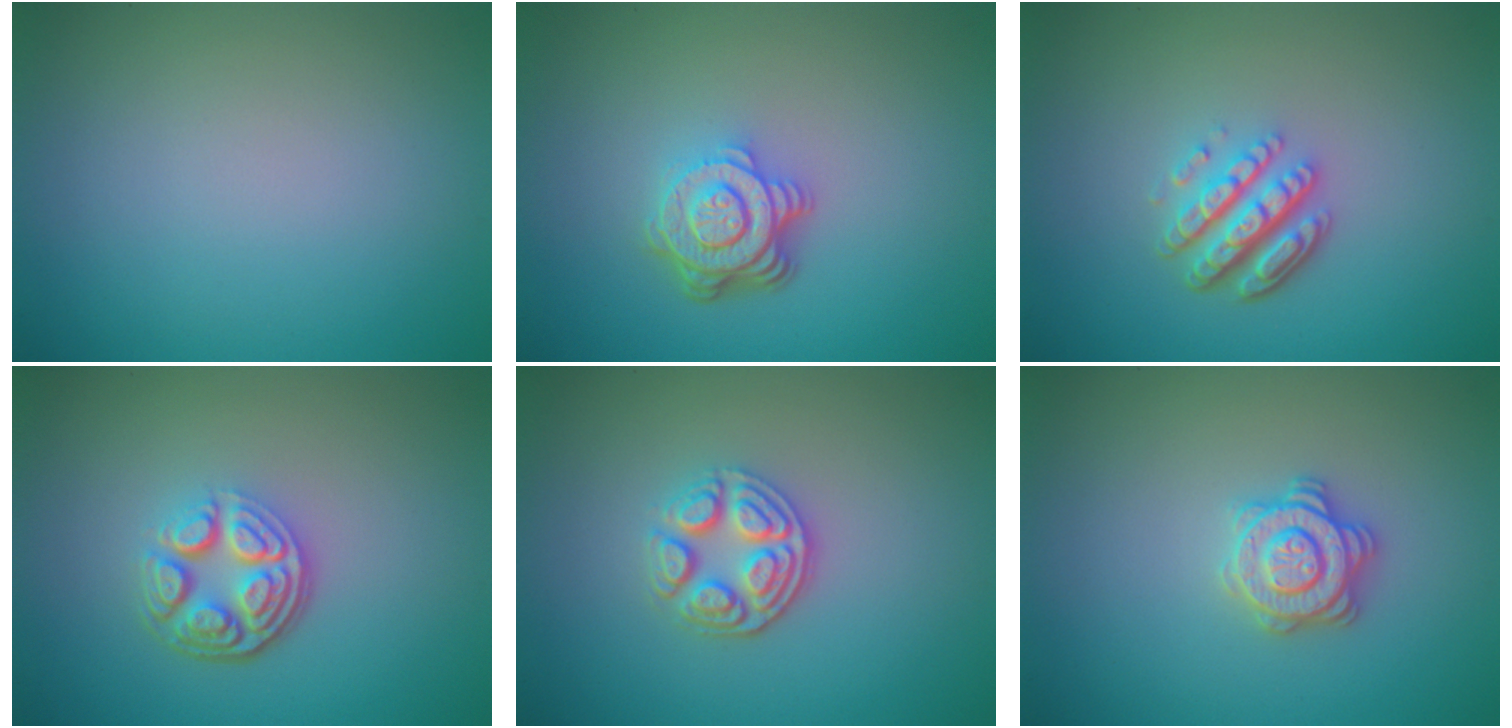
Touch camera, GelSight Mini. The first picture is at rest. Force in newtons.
{"total": 4.9, "press": 3.4, "slide": 3.5}
{"total": 4.6, "press": 3.4, "slide": 3.2}
{"total": 4.8, "press": 3.5, "slide": 3.3}
{"total": 3.5, "press": 3.0, "slide": 1.8}
{"total": 2.9, "press": 2.9, "slide": 0.4}